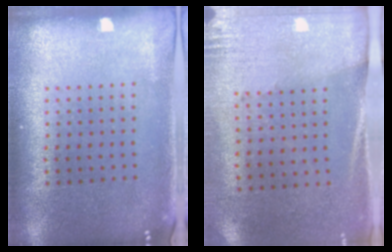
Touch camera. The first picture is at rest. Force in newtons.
{"total": 2.7, "press": 2.4, "slide": 1.3}